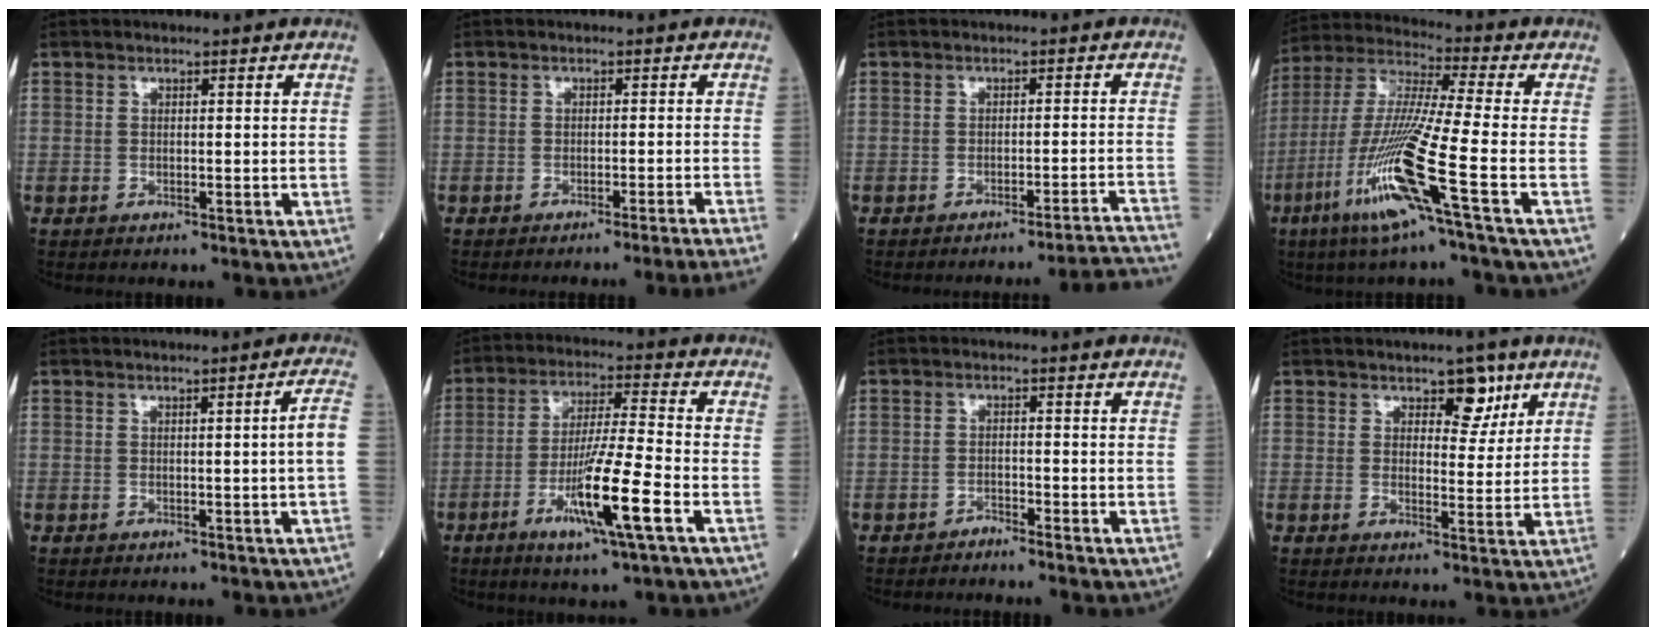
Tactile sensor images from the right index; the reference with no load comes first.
{"total": 7.9, "force": [-7.0, -2.8, 2.4], "torque": [0.000, -0.019, -0.086]}
{"total": 10.7, "force": [-10.1, -3.2, 1.6], "torque": [0.014, -0.013, -0.126]}
{"total": 15.7, "force": [-6.7, -1.2, 14.2], "torque": [-0.299, -0.024, -0.133]}
{"total": 3.1, "force": [-0.1, -0.8, 3.0], "torque": [-0.038, -0.001, -0.001]}
{"total": 11.7, "force": [-4.8, -0.3, 10.7], "torque": [-0.201, -0.016, -0.089]}
{"total": 1.4, "force": [-1.4, -0.2, 0.2], "torque": [-0.003, 0.000, -0.026]}
{"total": 4.9, "force": [2.9, 2.4, 3.0], "torque": [-0.032, 0.000, 0.039]}